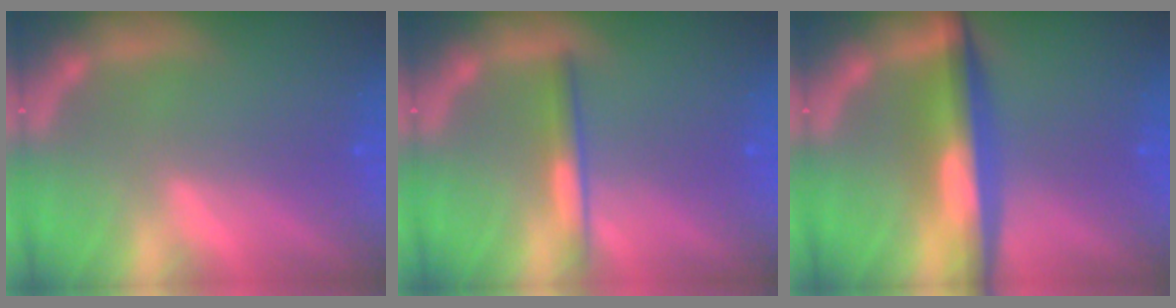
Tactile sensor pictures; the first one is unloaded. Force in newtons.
{"total": 2.5}
{"total": 7.1}